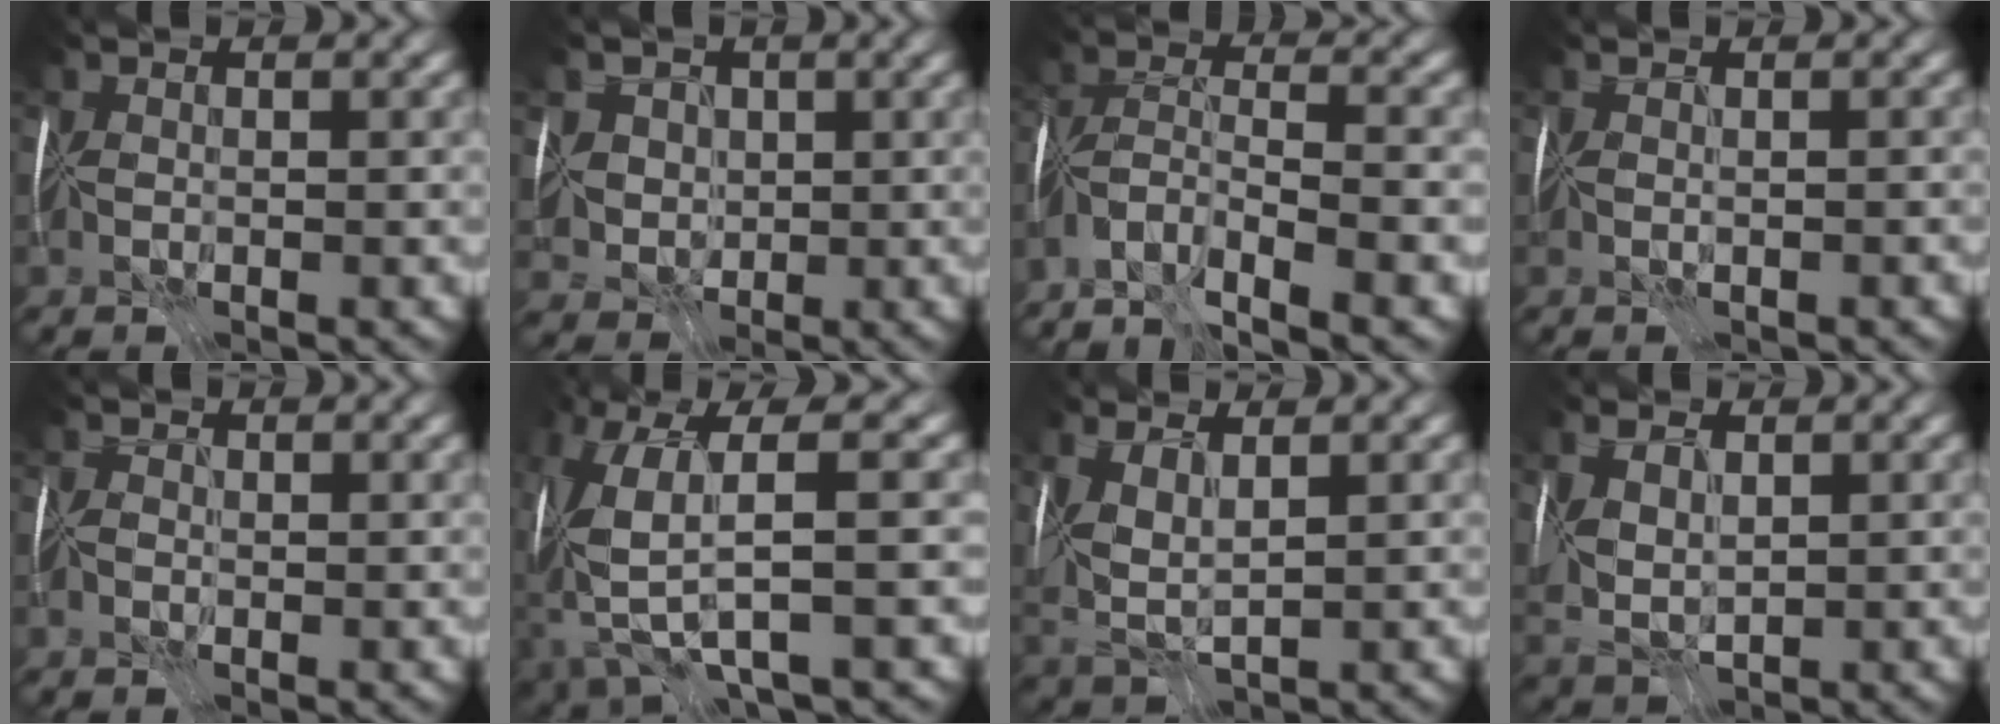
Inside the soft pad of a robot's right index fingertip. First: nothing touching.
{"total": 3.7, "force": [1.1, 3.2, 1.5], "torque": [-0.027, 0.003, 0.013]}
{"total": 6.4, "force": [-5.3, 0.8, 3.4], "torque": [-0.065, -0.005, -0.104]}
{"total": 1.1, "force": [-0.3, -0.9, -0.6], "torque": [0.007, -0.007, 0.001]}
{"total": 0.9, "force": [-0.4, 0.7, 0.2], "torque": [0.004, 0.008, -0.022]}
{"total": 6.1, "force": [-0.4, 0.9, 6.0], "torque": [-0.149, -0.017, -0.005]}
{"total": 3.7, "force": [1.1, 1.3, 3.3], "torque": [-0.097, -0.002, 0.030]}
{"total": 3.5, "force": [0.6, 2.0, 2.8], "torque": [-0.079, -0.001, 0.020]}